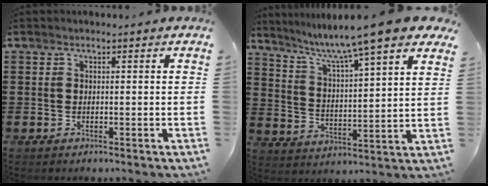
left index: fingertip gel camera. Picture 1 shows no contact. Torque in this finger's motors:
{"motor_torque": [1.54, -0.60, 0.75, 0.21]}